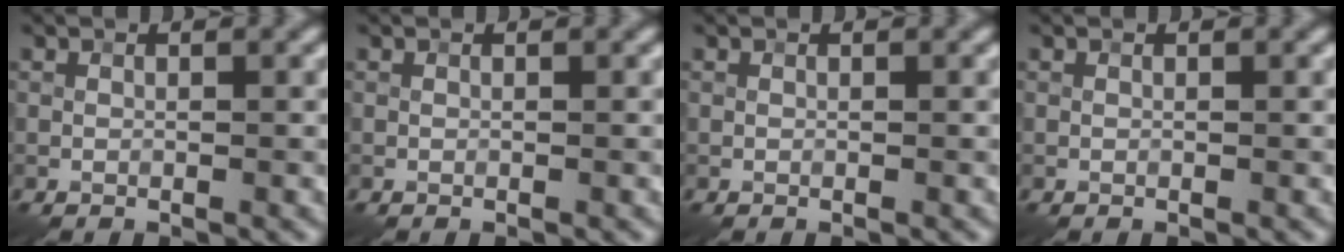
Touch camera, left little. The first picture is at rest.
{"total": 0.0}
{"total": 0.0}
{"total": 0.0}